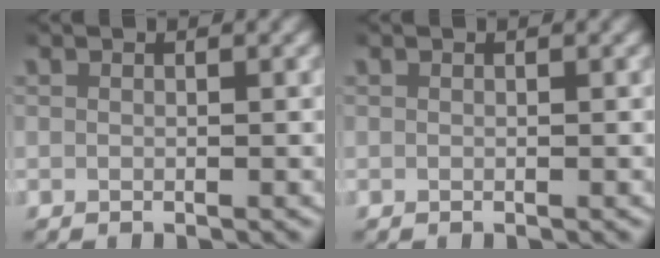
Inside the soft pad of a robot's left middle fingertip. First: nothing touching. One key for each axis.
{"total": 0.0}